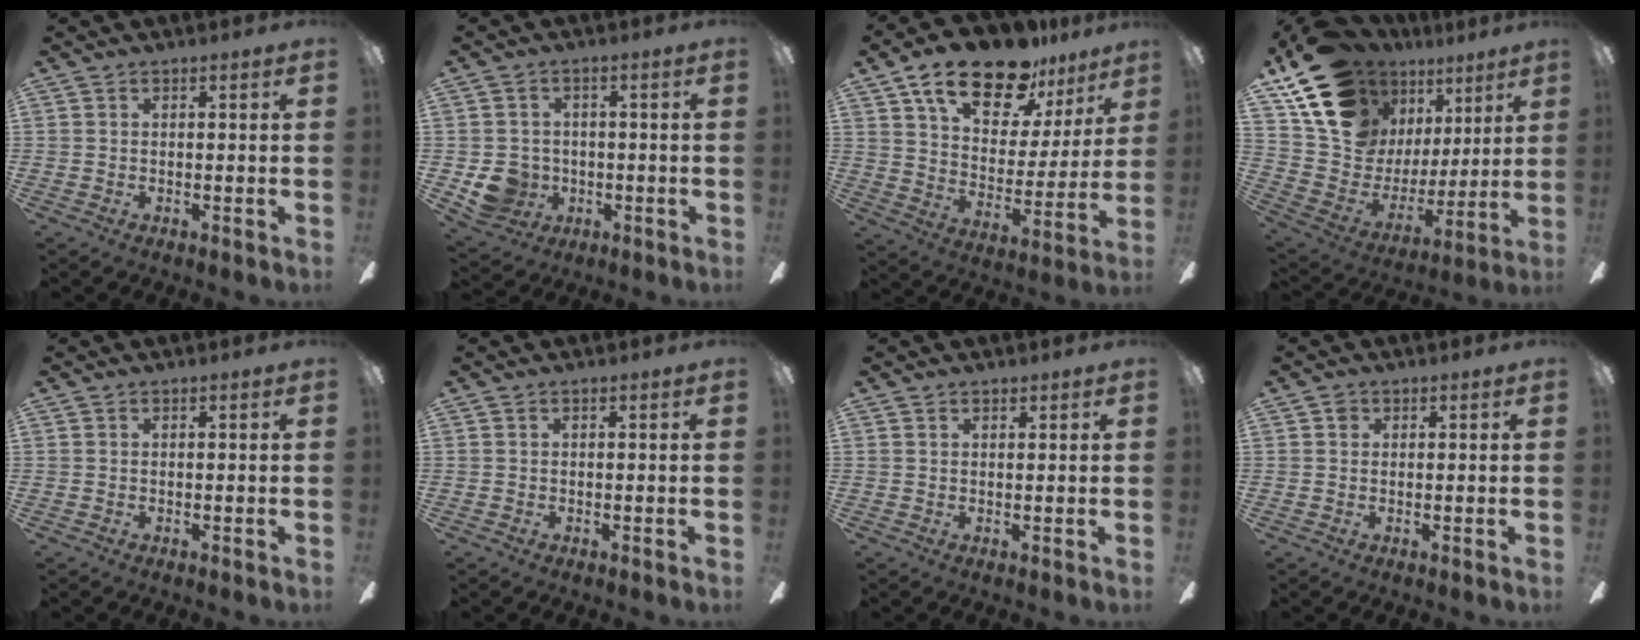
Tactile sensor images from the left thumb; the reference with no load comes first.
{"total": 7.2, "force": [-1.3, 6.8, 2.0], "torque": [-0.050, 0.005, -0.018]}
{"total": 19.5, "force": [13.6, 8.9, 10.7], "torque": [-0.179, -0.075, 0.236]}
{"total": 18.1, "force": [12.8, 10.8, 6.8], "torque": [-0.135, -0.087, 0.245]}
{"total": 0.0}
{"total": 0.0}
{"total": 1.0, "force": [0.9, 0.5, 0.2], "torque": [-0.005, 0.001, 0.017]}
{"total": 1.1, "force": [0.4, 1.0, 0.5], "torque": [-0.010, 0.005, 0.006]}